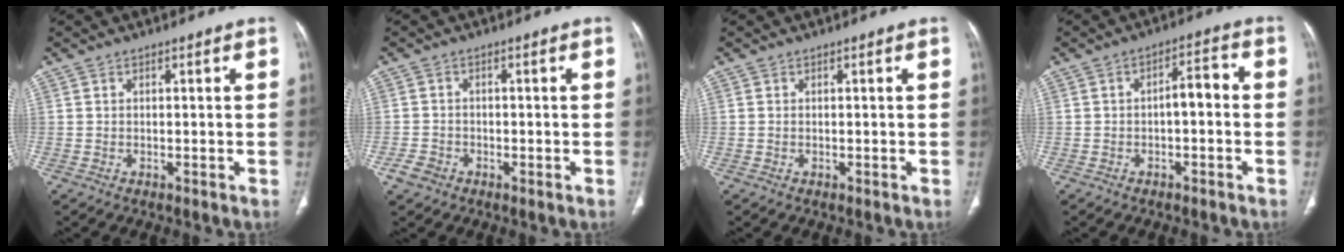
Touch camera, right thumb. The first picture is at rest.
{"total": 2.7, "force": [-1.5, 2.1, 1.0], "torque": [-0.016, 0.011, -0.026]}
{"total": 0.0}
{"total": 4.7, "force": [-0.8, 2.1, 4.1], "torque": [-0.052, 0.027, -0.017]}